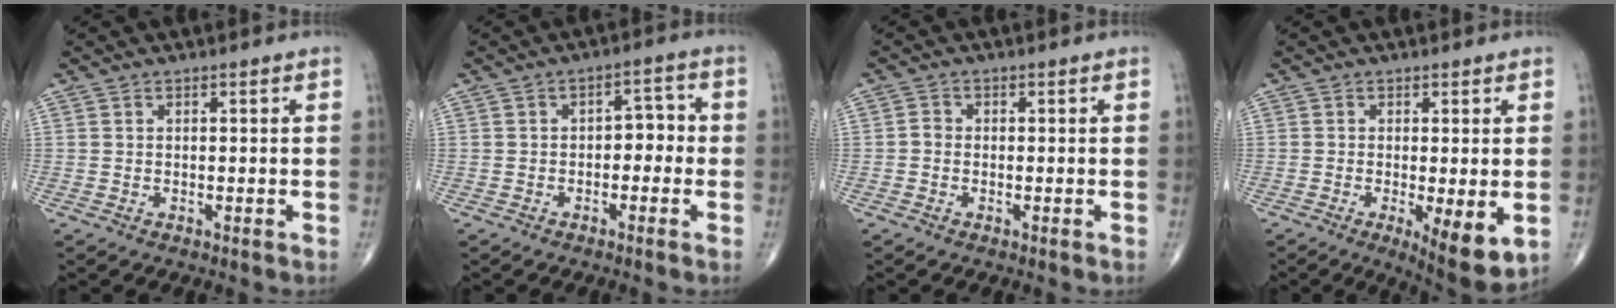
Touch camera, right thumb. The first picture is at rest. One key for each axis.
{"total": 4.3, "fx": -0.8, "fy": 2.8, "fz": 3.2, "tx": -0.018, "ty": 0.024, "tz": -0.020}
{"total": 1.4, "fx": -0.4, "fy": 1.1, "fz": 0.7, "tx": -0.007, "ty": 0.003, "tz": -0.011}
{"total": 8.1, "fx": -1.8, "fy": 2.3, "fz": 7.5, "tx": -0.109, "ty": -0.023, "tz": -0.026}